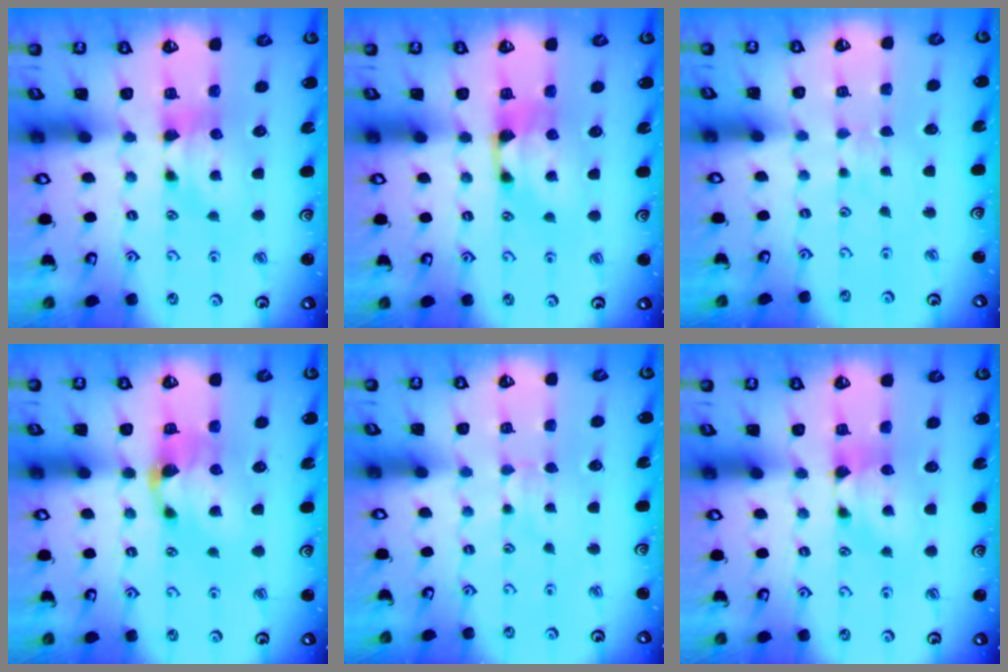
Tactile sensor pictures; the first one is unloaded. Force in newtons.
{"total": 1.5, "press": 0.7, "slide": 1.4}
{"total": 2.9, "press": 2.9, "slide": 0.4}
{"total": 2.9, "press": 2.2, "slide": 2.0}
{"total": 2.8, "press": 2.8, "slide": 0.4}
{"total": 0.6, "press": 0.2, "slide": 0.5}